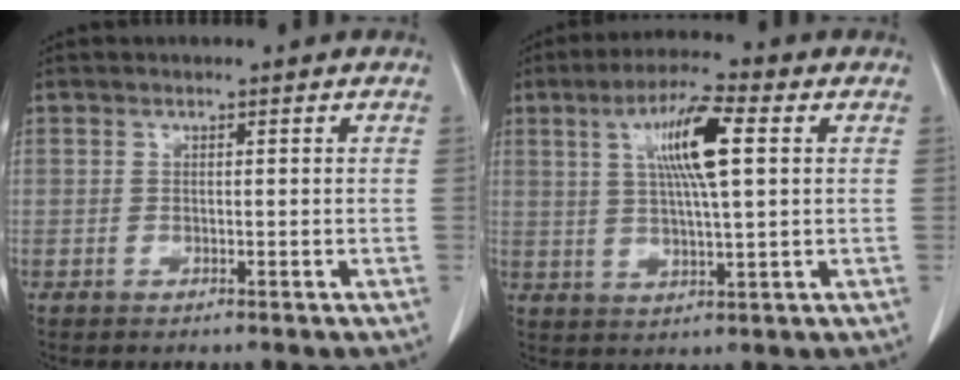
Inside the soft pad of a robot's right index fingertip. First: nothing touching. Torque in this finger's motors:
{"motor_torque": [0.70, 0.23, 0.43, 0.13]}